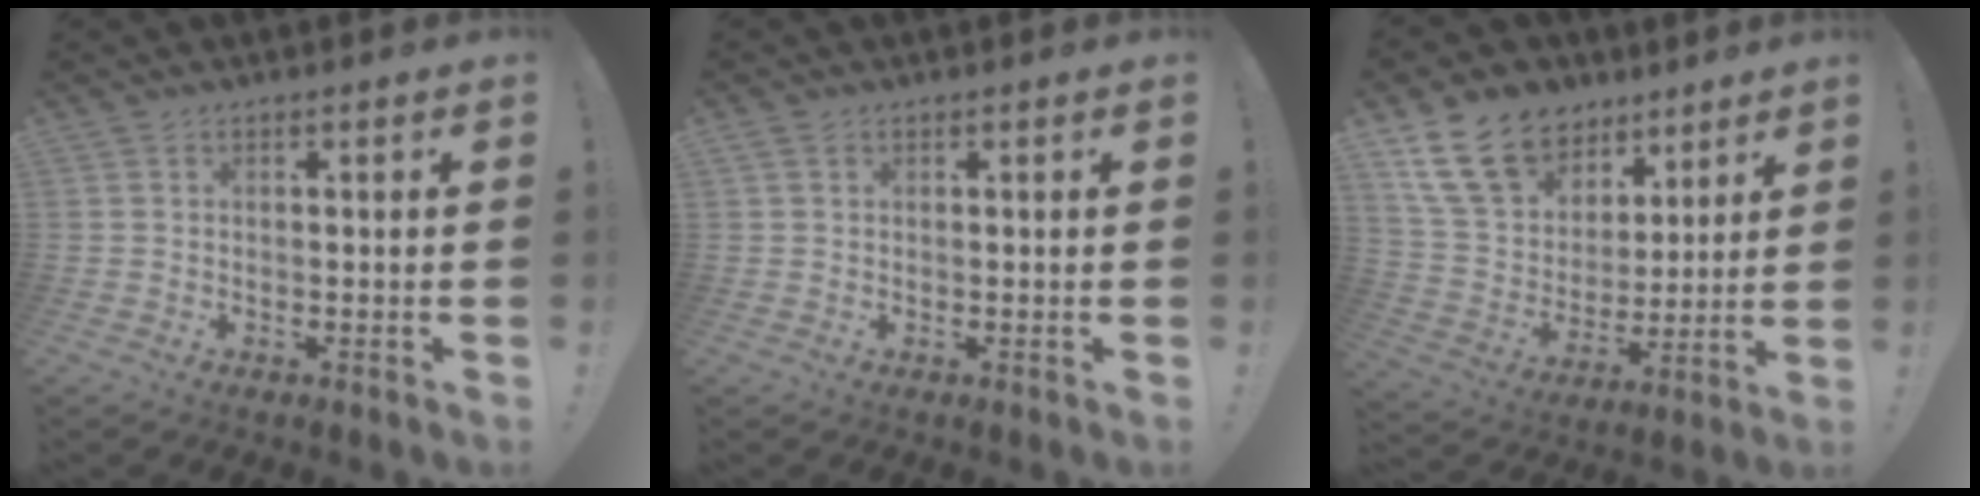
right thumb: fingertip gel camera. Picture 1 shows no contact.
{"total": 1.2, "force": [0.7, 0.8, 0.6], "torque": [-0.020, 0.005, 0.015]}
{"total": 17.8, "force": [10.2, 12.7, 7.2], "torque": [-0.128, -0.047, 0.209]}